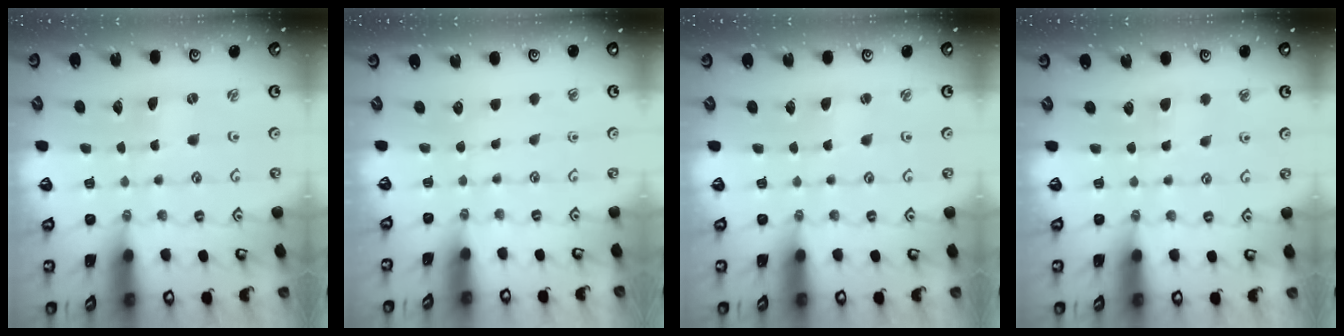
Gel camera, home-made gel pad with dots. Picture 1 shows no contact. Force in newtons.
{"total": 0.0}
{"total": 1.8, "press": 1.8, "slide": 0.2}
{"total": 3.1, "press": 3.0, "slide": 0.6}